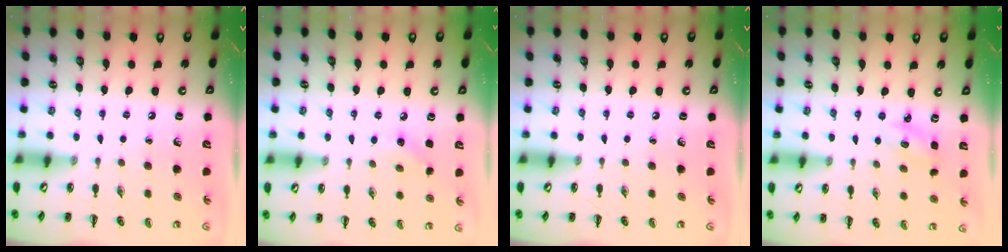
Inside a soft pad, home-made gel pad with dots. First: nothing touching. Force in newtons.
{"total": 6.2, "press": 6.0, "slide": 1.7}
{"total": 0.0}
{"total": 2.9, "press": 2.8, "slide": 0.9}